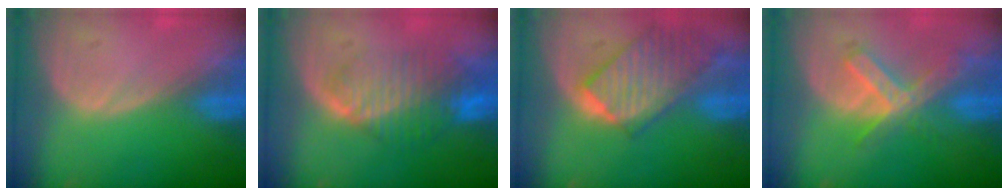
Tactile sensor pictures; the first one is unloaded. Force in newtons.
{"total": 8.4, "press": 7.3, "slide": 4.1}
{"total": 10.0, "press": 8.8, "slide": 4.7}
{"total": 6.6, "press": 5.8, "slide": 3.1}